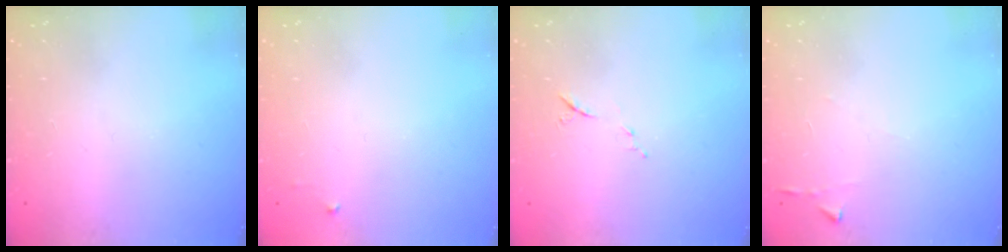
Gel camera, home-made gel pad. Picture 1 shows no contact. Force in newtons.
{"total": 2.5, "press": 2.5, "slide": 0.4}
{"total": 6.4, "press": 6.3, "slide": 1.3}
{"total": 2.9, "press": 2.9, "slide": 0.3}